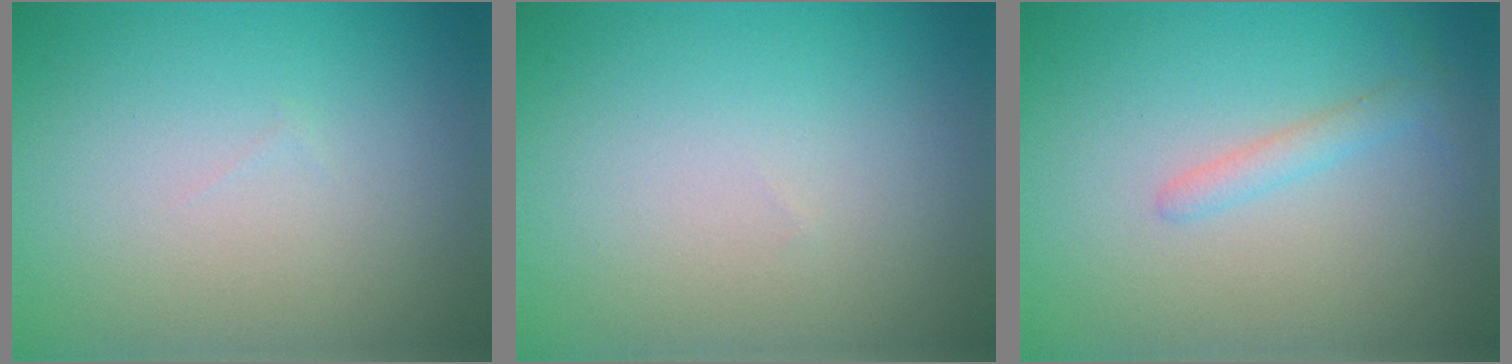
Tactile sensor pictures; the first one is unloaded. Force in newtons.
{"total": 0.0}
{"total": 1.4, "press": 1.4, "slide": 0.0}